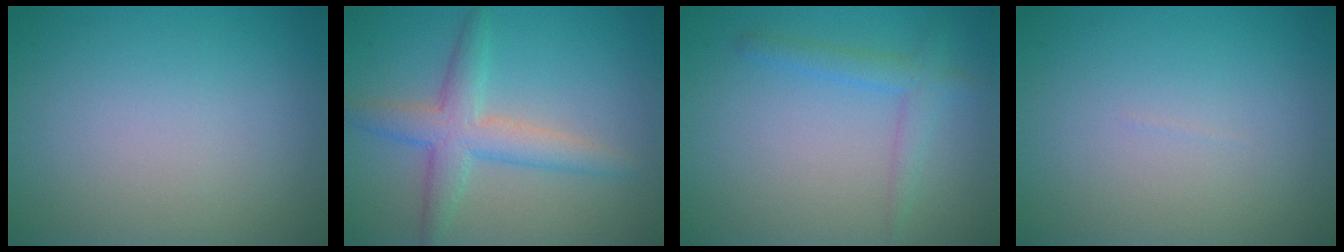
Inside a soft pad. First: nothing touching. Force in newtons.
{"total": 4.3, "press": 4.3, "slide": 0.1}
{"total": 2.2, "press": 2.2, "slide": 0.0}
{"total": 0.0}